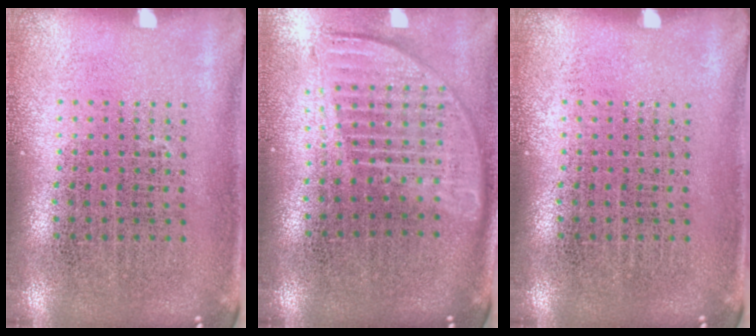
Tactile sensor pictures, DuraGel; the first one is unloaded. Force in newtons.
{"total": 1.8, "press": 1.5, "slide": 1.0}
{"total": 0.0}